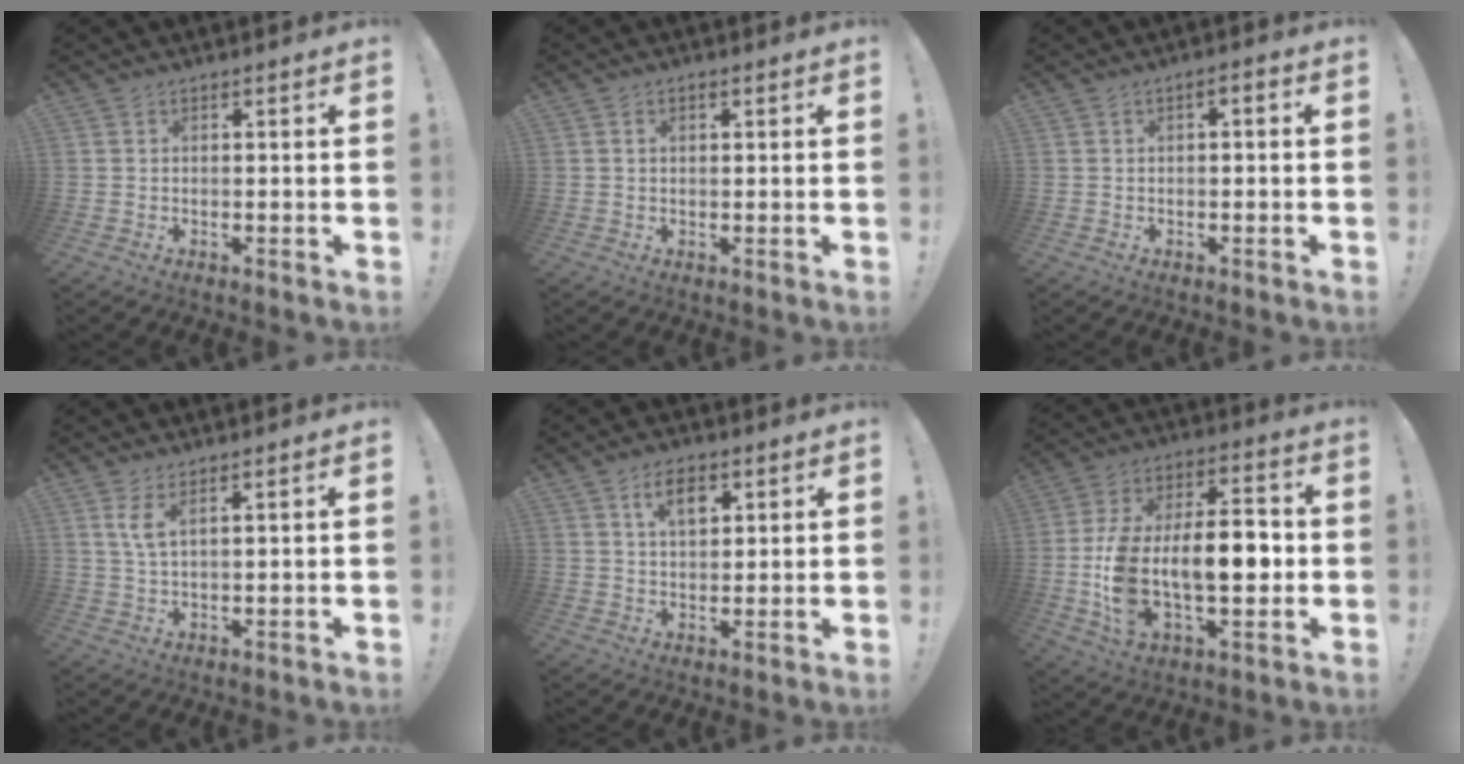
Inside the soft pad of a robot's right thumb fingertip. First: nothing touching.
{"total": 1.1, "force": [0.4, 0.8, 0.7], "torque": [-0.013, 0.003, 0.007]}
{"total": 2.0, "force": [-1.3, 0.8, 1.2], "torque": [-0.025, 0.013, -0.023]}
{"total": 3.8, "force": [2.0, 0.9, 3.1], "torque": [-0.065, -0.004, 0.036]}
{"total": 6.9, "force": [3.1, 4.1, 4.7], "torque": [-0.076, 0.000, 0.054]}
{"total": 19.5, "force": [-3.1, 10.3, 16.3], "torque": [-0.295, 0.012, -0.048]}